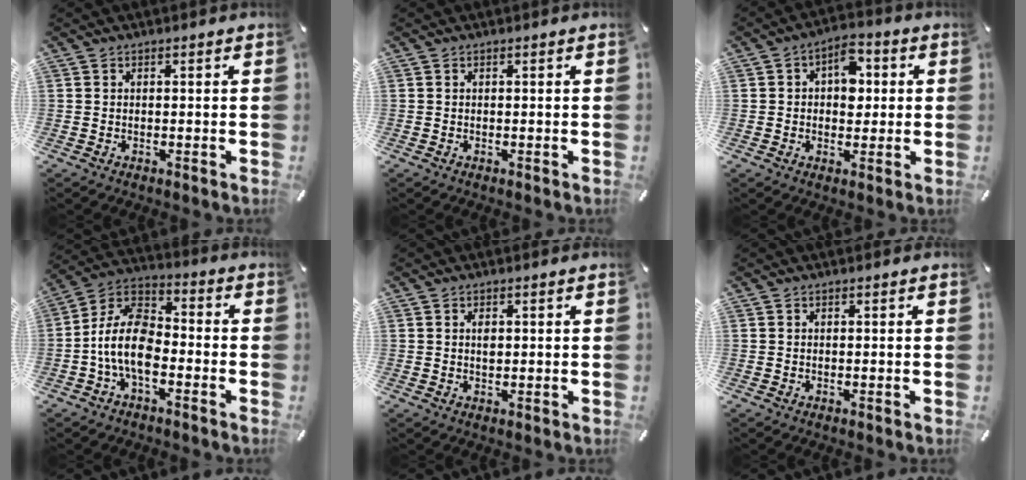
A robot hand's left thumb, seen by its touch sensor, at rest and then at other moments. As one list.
[{"total": 0.0}, {"total": 7.8, "force": [1.2, 5.4, 5.5], "torque": [-0.063, -0.001, 0.014]}, {"total": 12.5, "force": [-4.7, 7.2, 9.0], "torque": [-0.195, 0.017, -0.091]}, {"total": 1.5, "force": [0.3, 0.8, 1.2], "torque": [-0.027, 0.003, 0.005]}, {"total": 0.0}]